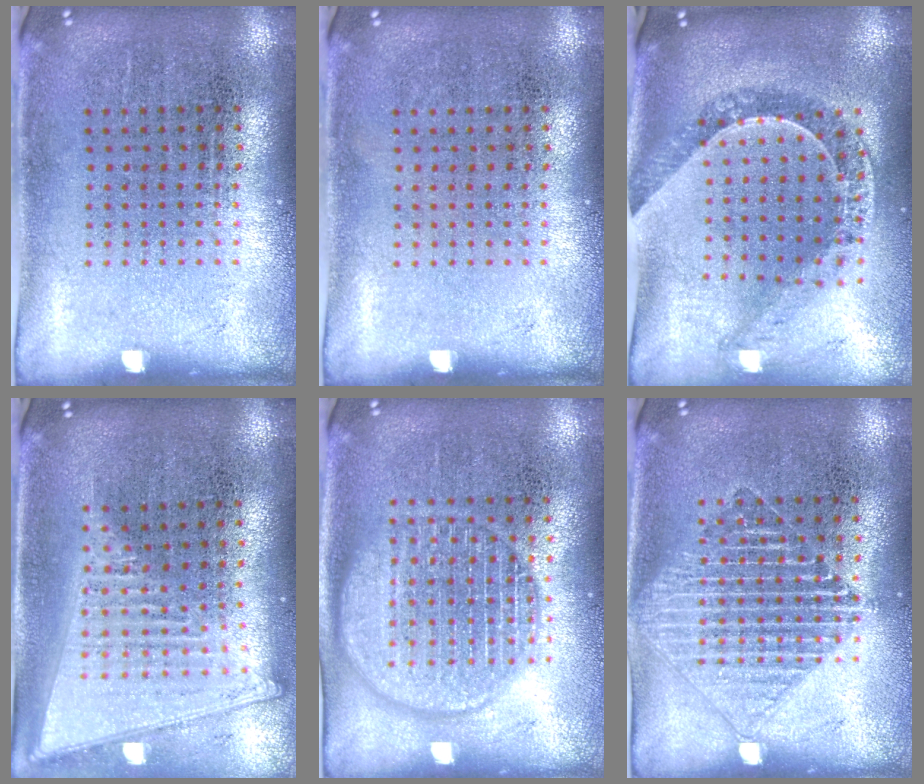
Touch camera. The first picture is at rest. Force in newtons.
{"total": 0.0}
{"total": 1.1, "press": 1.1, "slide": 0.1}
{"total": 2.0, "press": 1.7, "slide": 1.0}
{"total": 3.2, "press": 3.2, "slide": 0.4}
{"total": 1.5, "press": 1.5, "slide": 0.2}